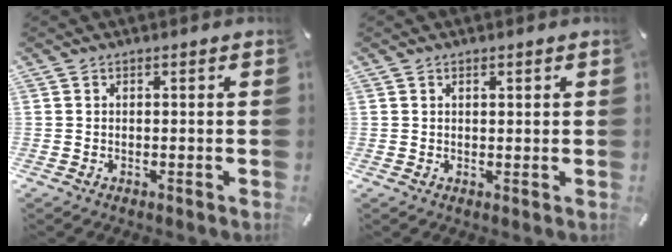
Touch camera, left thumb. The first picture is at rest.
{"total": 0.9, "force": [0.5, 0.4, 0.6], "torque": [-0.012, 0.002, 0.009]}